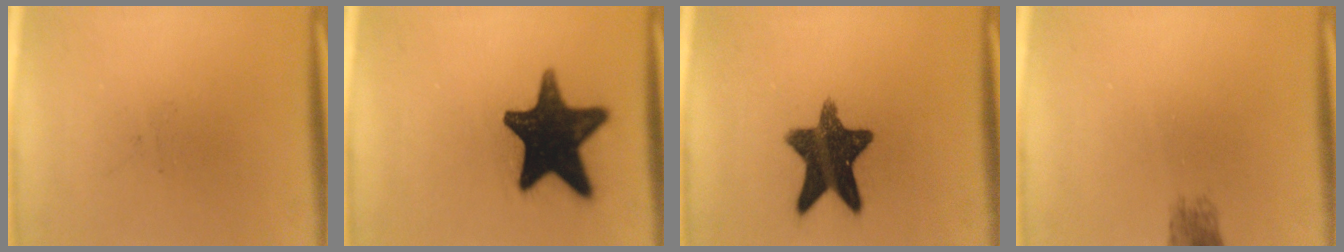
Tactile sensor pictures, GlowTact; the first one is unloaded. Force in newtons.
{"total": 18.0}
{"total": 13.3}
{"total": 2.2}